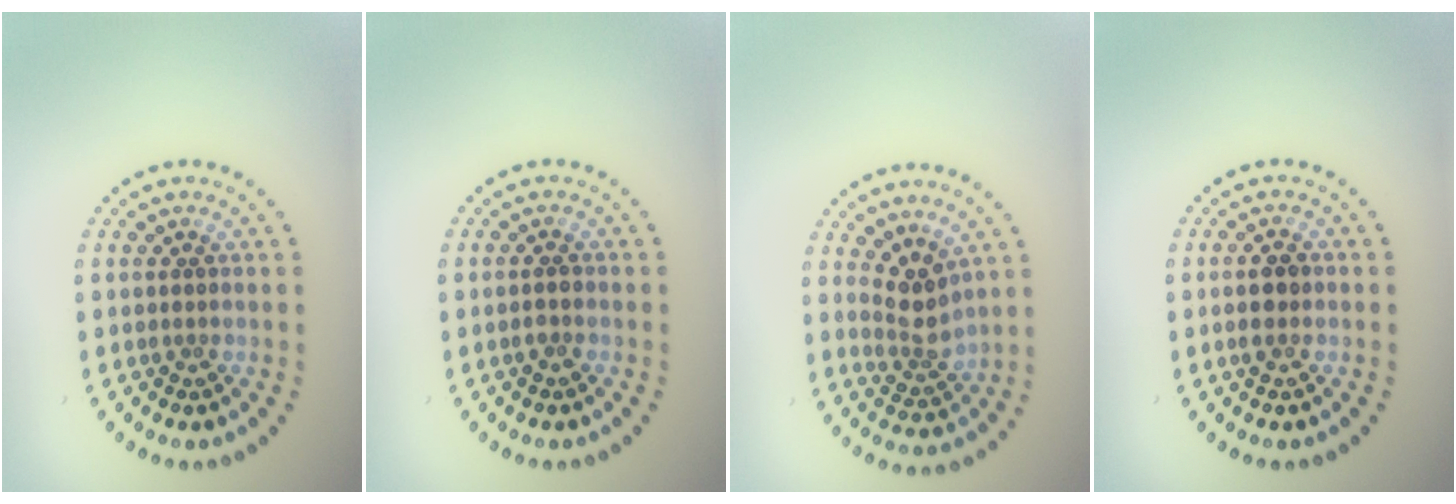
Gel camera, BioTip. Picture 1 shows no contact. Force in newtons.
{"total": 0.8, "press": 0.8, "slide": 0.1}
{"total": 2.7, "press": 2.1, "slide": 1.6}
{"total": 1.7, "press": 1.7, "slide": 0.2}